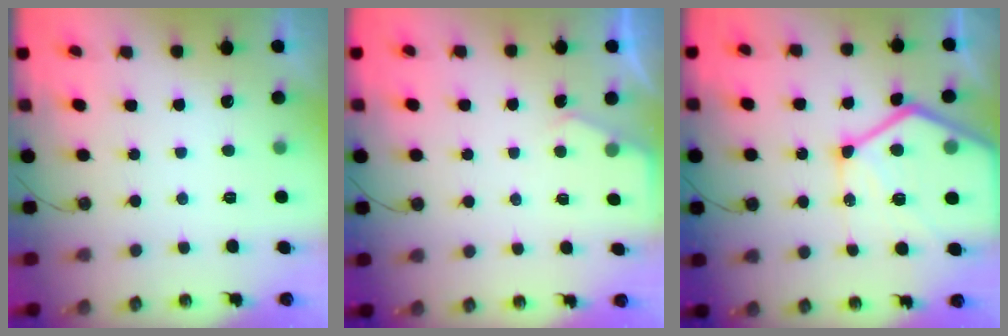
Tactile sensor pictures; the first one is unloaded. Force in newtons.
{"total": 3.0, "press": 2.9, "slide": 0.5}
{"total": 23.1, "press": 23.1, "slide": 1.8}